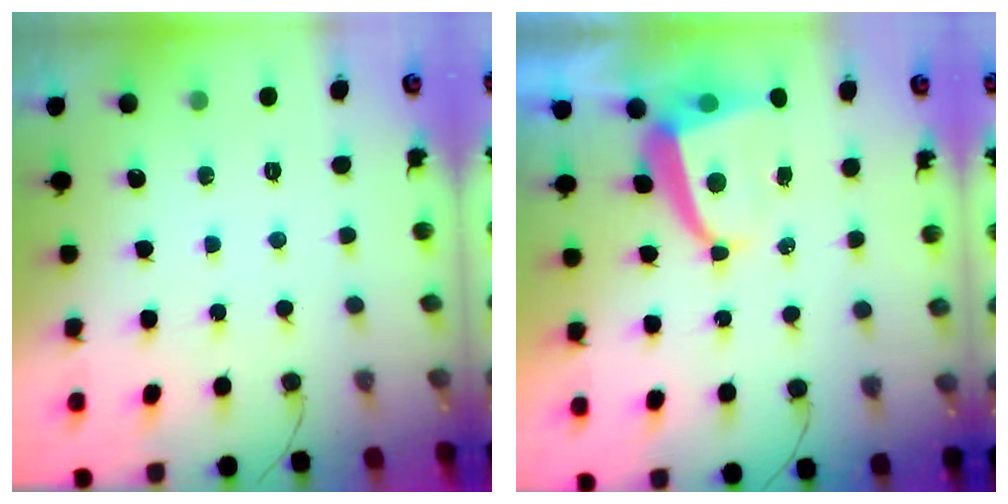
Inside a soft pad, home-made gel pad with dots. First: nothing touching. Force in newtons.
{"total": 6.0, "press": 5.9, "slide": 0.7}